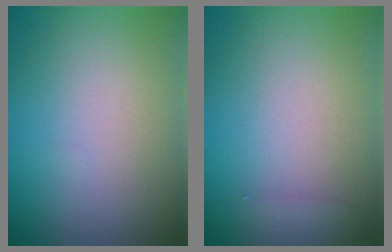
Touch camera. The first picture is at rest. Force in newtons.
{"total": 1.3, "press": 1.3, "slide": 0.1}